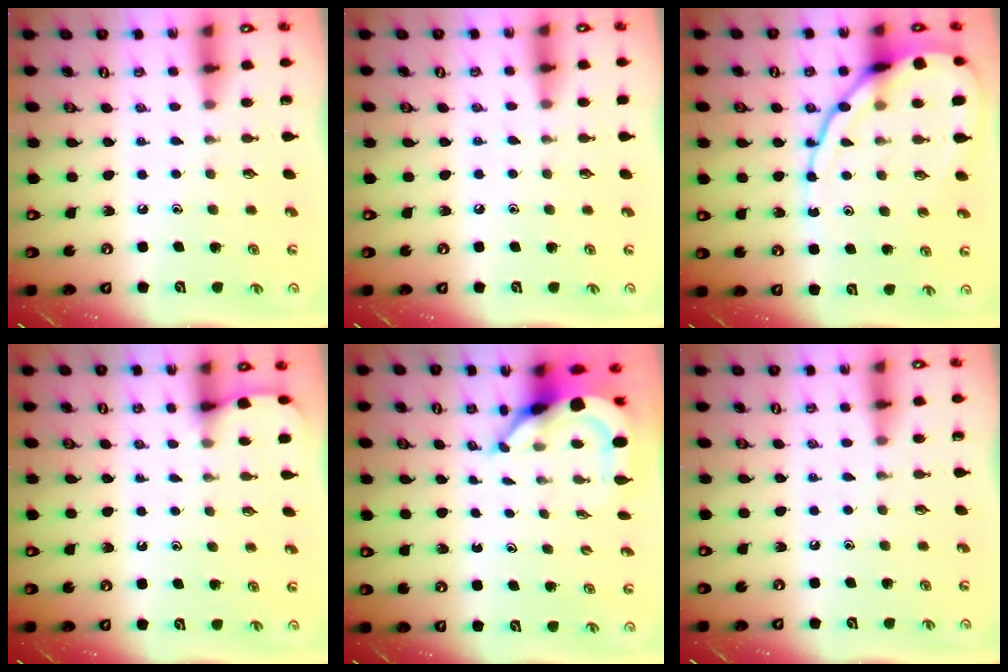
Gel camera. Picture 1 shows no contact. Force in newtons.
{"total": 2.9, "press": 2.9, "slide": 0.5}
{"total": 14.9, "press": 14.8, "slide": 1.5}
{"total": 2.6, "press": 2.6, "slide": 0.2}
{"total": 5.5, "press": 5.4, "slide": 0.8}
{"total": 0.0}